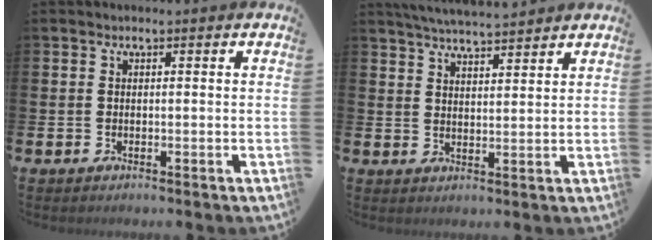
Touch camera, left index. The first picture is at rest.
{"total": 5.0, "force": [4.9, 0.1, 0.8], "torque": [-0.023, -0.024, 0.088]}